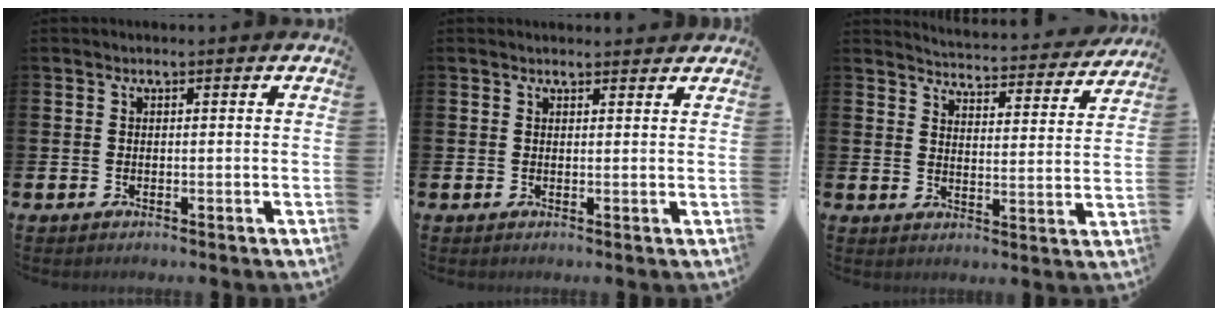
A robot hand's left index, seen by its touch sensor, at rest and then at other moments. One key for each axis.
{"total": 1.3, "fx": 1.3, "fy": 0.2, "fz": 0.0, "tx": 0.007, "ty": -0.006, "tz": 0.022}
{"total": 4.4, "fx": 4.4, "fy": 0.3, "fz": 0.4, "tx": -0.023, "ty": -0.039, "tz": 0.071}